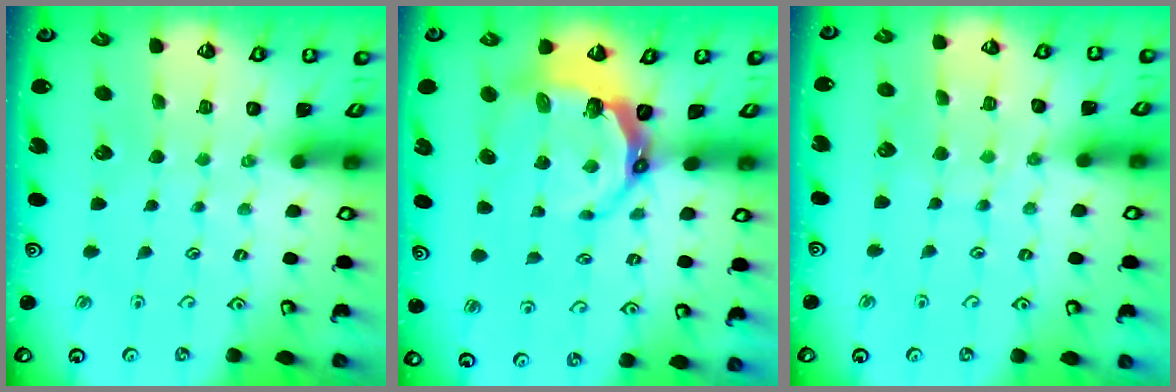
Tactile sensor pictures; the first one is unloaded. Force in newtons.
{"total": 7.0, "press": 5.6, "slide": 4.2}
{"total": 6.5, "press": 6.5, "slide": 0.8}